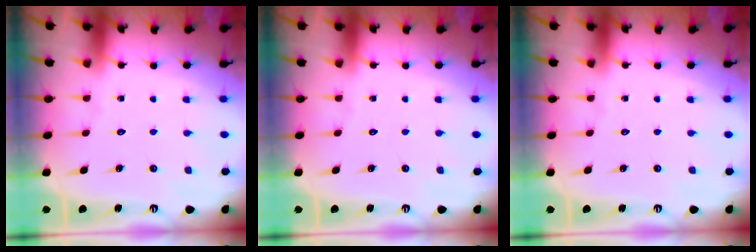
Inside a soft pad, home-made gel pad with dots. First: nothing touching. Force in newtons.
{"total": 0.0}
{"total": 0.0}